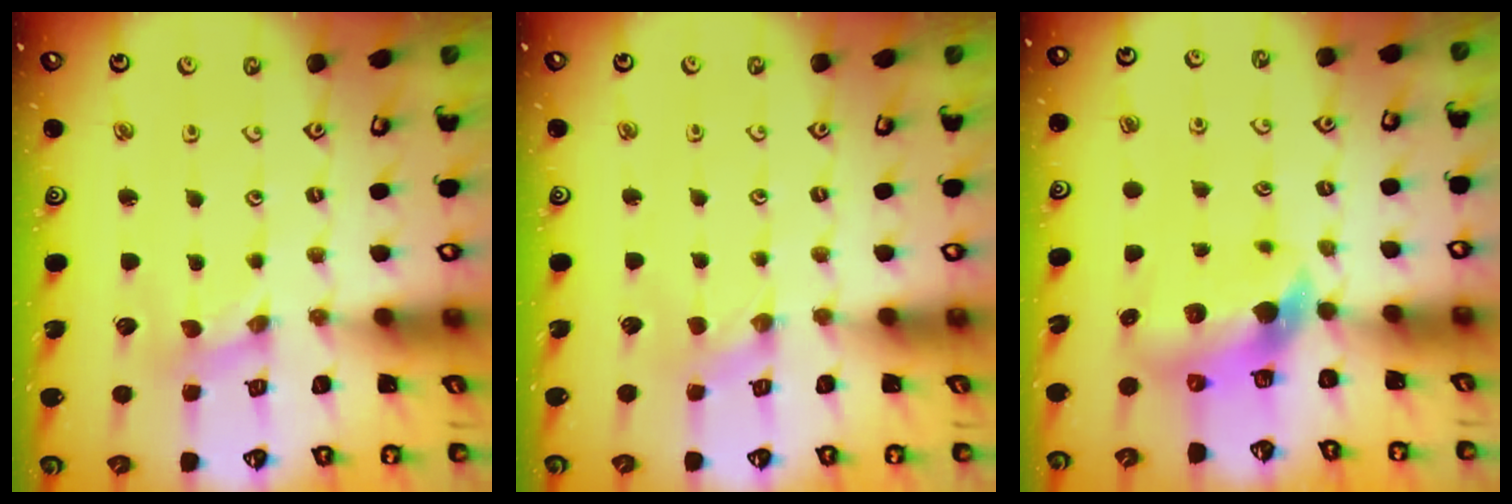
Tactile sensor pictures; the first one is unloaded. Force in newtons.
{"total": 0.5, "press": 0.5, "slide": 0.1}
{"total": 6.8, "press": 6.8, "slide": 0.9}